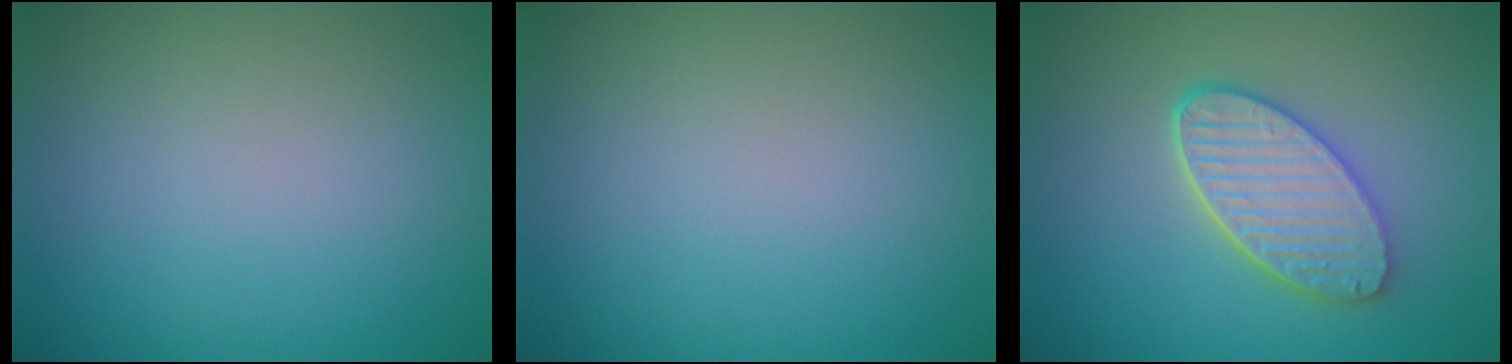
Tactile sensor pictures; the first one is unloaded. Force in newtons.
{"total": 0.0}
{"total": 5.3, "press": 4.3, "slide": 3.1}